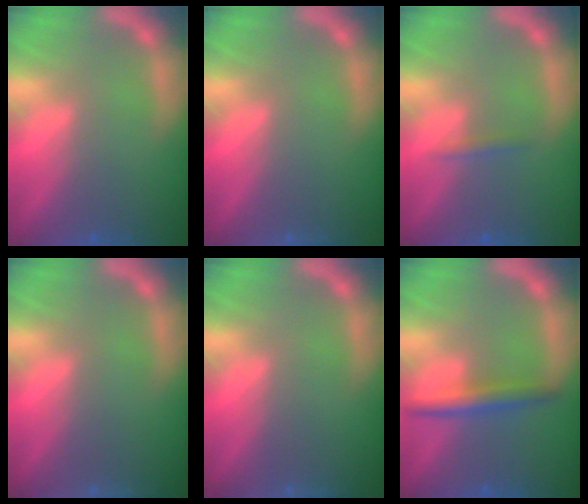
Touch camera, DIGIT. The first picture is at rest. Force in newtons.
{"total": 0.9}
{"total": 0.9}
{"total": 1.9}
{"total": 1.4}
{"total": 3.0}